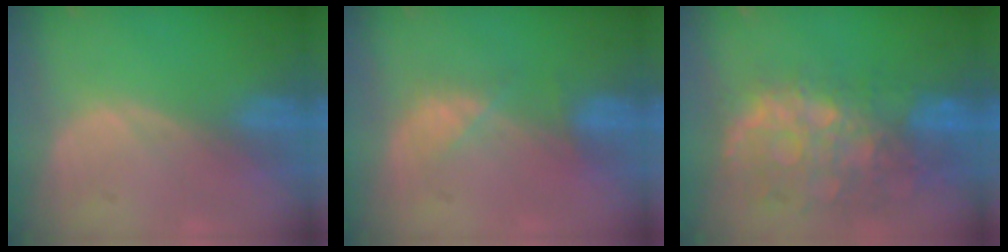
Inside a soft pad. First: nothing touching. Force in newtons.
{"total": 2.9, "press": 2.9, "slide": 0.7}
{"total": 11.2, "press": 9.8, "slide": 5.5}